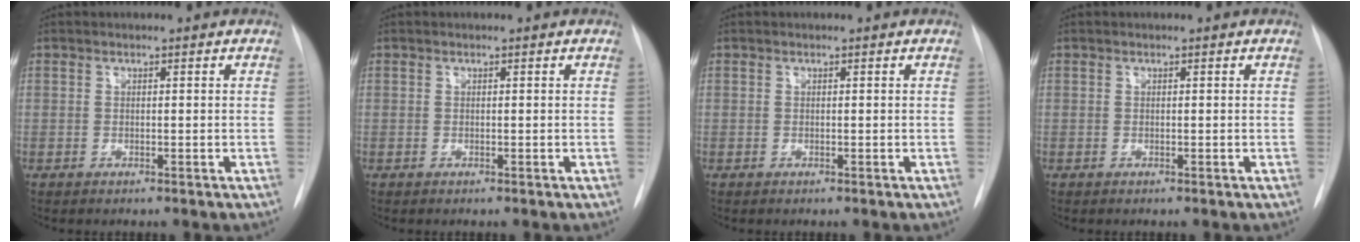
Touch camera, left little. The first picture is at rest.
{"total": 0.0}
{"total": 0.0}
{"total": 0.0}